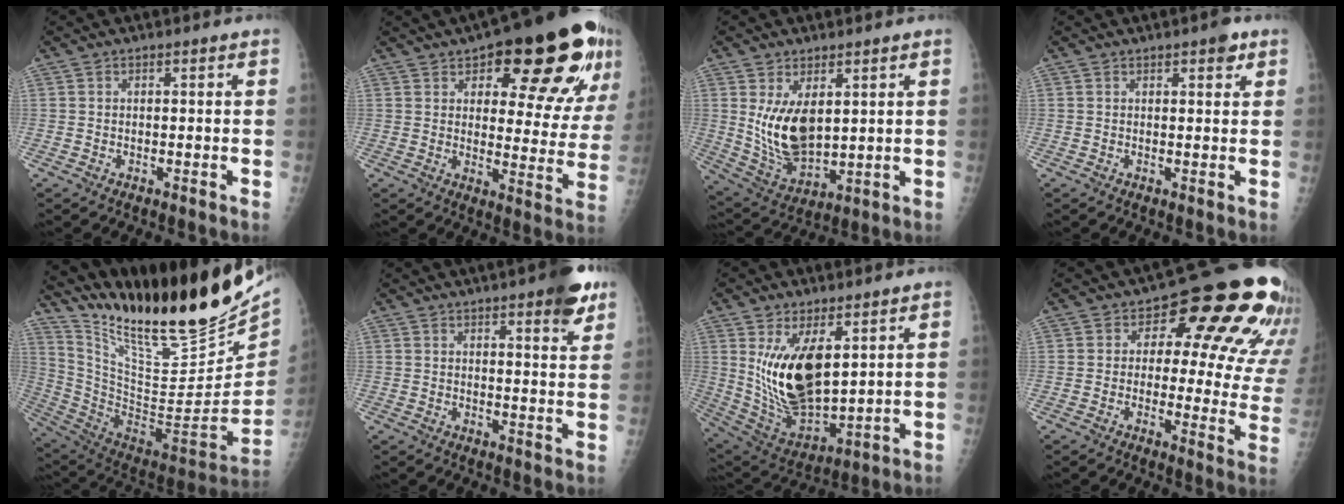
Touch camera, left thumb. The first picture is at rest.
{"total": 24.0, "force": [12.6, 8.5, 18.6], "torque": [-0.206, -0.027, 0.171]}
{"total": 11.2, "force": [3.0, 6.2, 8.9], "torque": [-0.147, -0.030, 0.077]}
{"total": 2.7, "force": [1.7, 0.9, 1.8], "torque": [-0.017, -0.007, 0.020]}
{"total": 33.7, "force": [23.9, 9.4, 21.9], "torque": [-0.325, -0.102, 0.388]}
{"total": 8.9, "force": [5.6, 1.9, 6.7], "torque": [-0.071, -0.024, 0.068]}
{"total": 16.1, "force": [4.9, 7.8, 13.2], "torque": [-0.219, -0.033, 0.118]}
{"total": 19.2, "force": [8.4, 10.0, 14.1], "torque": [-0.112, -0.027, 0.084]}